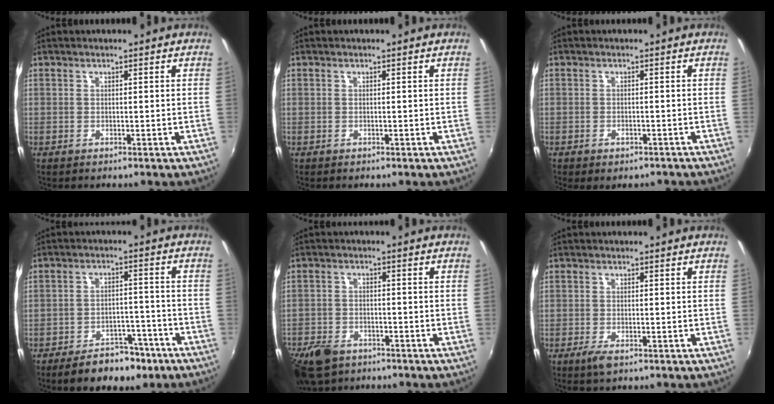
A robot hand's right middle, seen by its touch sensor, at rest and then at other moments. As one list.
[{"total": 0.0}, {"total": 2.4, "force": [-1.7, 1.2, 1.2], "torque": [-0.023, -0.010, -0.022]}, {"total": 10.1, "force": [-7.4, 5.0, 4.8], "torque": [-0.102, 0.014, -0.095]}, {"total": 9.8, "force": [-6.8, 5.6, 4.3], "torque": [-0.125, -0.013, -0.122]}, {"total": 2.5, "force": [-1.5, 0.8, 1.8], "torque": [-0.039, -0.009, -0.027]}]